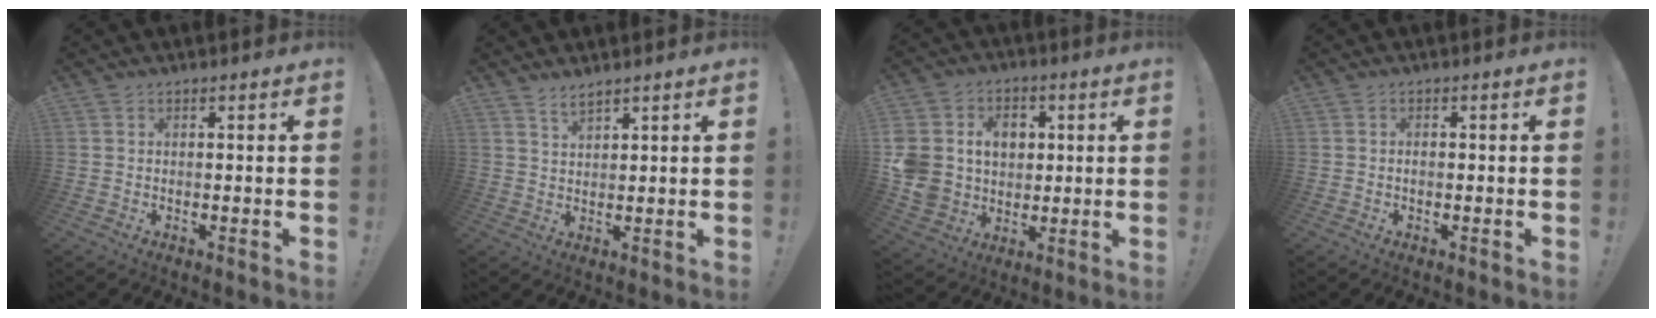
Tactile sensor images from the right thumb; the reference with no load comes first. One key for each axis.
{"total": 2.9, "fx": 2.6, "fy": 0.4, "fz": 1.2, "tx": -0.010, "ty": -0.022, "tz": 0.045}
{"total": 13.3, "fx": 2.3, "fy": 11.7, "fz": 6.0, "tx": -0.109, "ty": -0.009, "tz": 0.052}
{"total": 0.8, "fx": -0.4, "fy": 0.5, "fz": 0.5, "tx": -0.014, "ty": 0.003, "tz": -0.007}